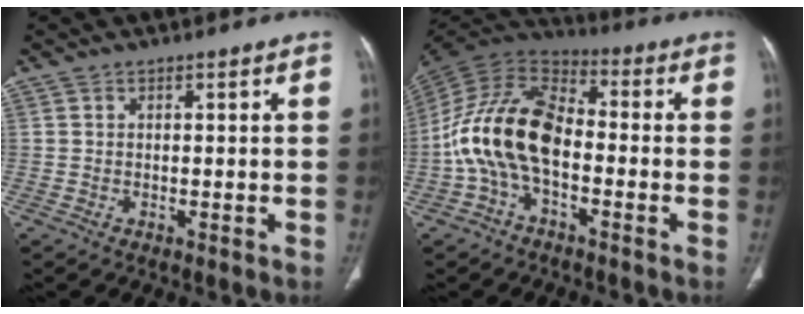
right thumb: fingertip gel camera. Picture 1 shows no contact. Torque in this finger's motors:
{"motor_torque": [2.52, 2.49, 1.91, -0.86, 0.23]}